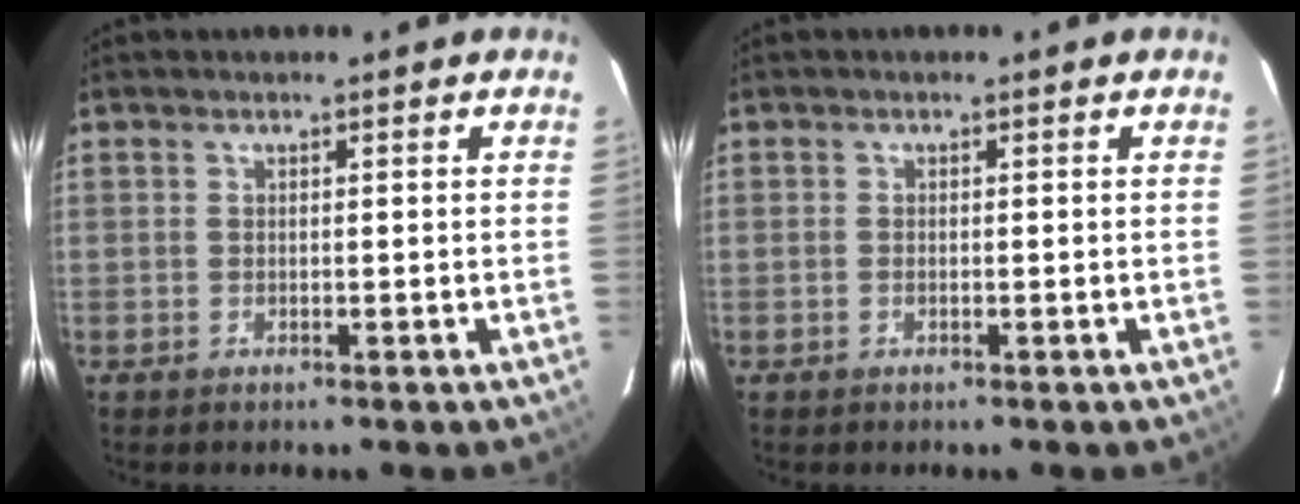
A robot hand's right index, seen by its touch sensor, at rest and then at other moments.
{"total": 0.6, "force": [-0.2, 0.4, 0.4], "torque": [-0.010, 0.000, -0.006]}